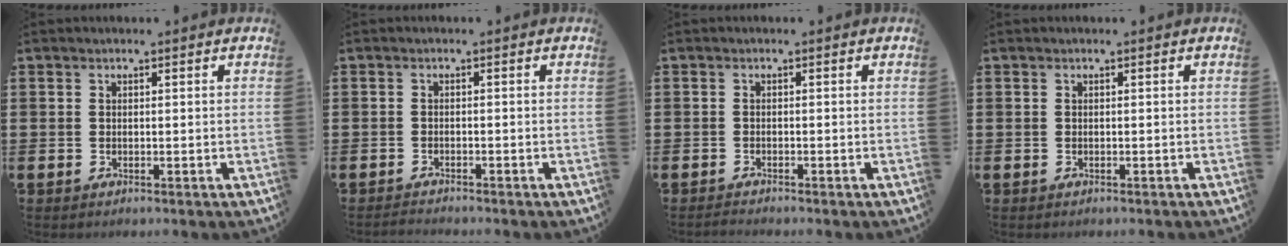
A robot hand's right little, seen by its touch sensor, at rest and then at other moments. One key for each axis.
{"total": 0.9, "fx": -0.9, "fy": 0.0, "fz": 0.0, "tx": -0.003, "ty": 0.000, "tz": -0.019}
{"total": 0.6, "fx": -0.6, "fy": 0.0, "fz": 0.1, "tx": -0.003, "ty": -0.002, "tz": -0.013}
{"total": 0.0}